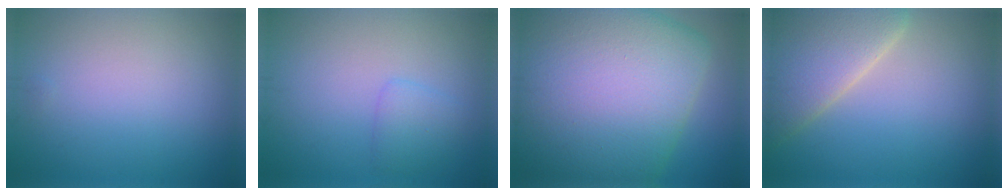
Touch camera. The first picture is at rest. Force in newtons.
{"total": 1.8, "press": 1.8, "slide": 0.1}
{"total": 19.1, "press": 19.1, "slide": 1.1}
{"total": 7.7, "press": 7.7, "slide": 0.7}